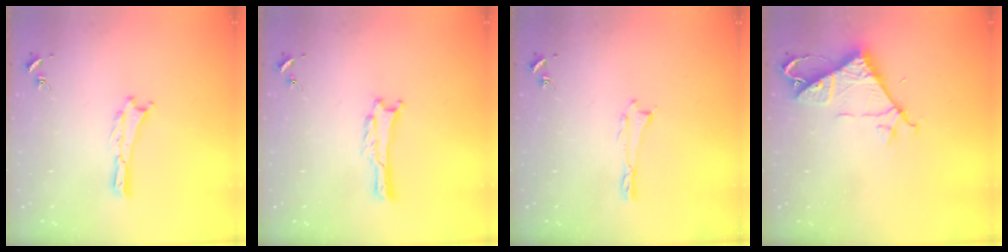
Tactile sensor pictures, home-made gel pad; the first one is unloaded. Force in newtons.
{"total": 0.5, "press": 0.5, "slide": 0.1}
{"total": 0.0}
{"total": 7.7, "press": 7.7, "slide": 0.6}